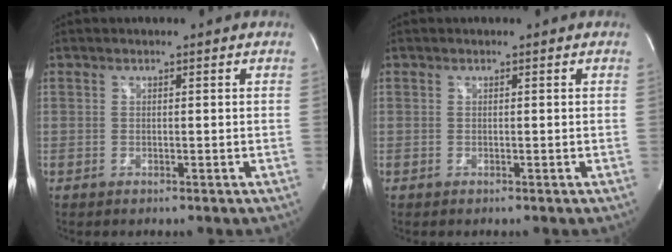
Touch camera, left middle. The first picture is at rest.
{"total": 0.0}